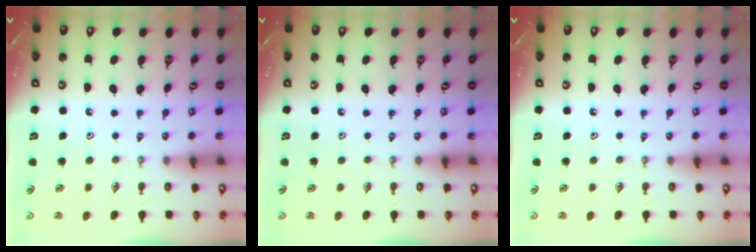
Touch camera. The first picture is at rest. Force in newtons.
{"total": 0.0}
{"total": 0.0}